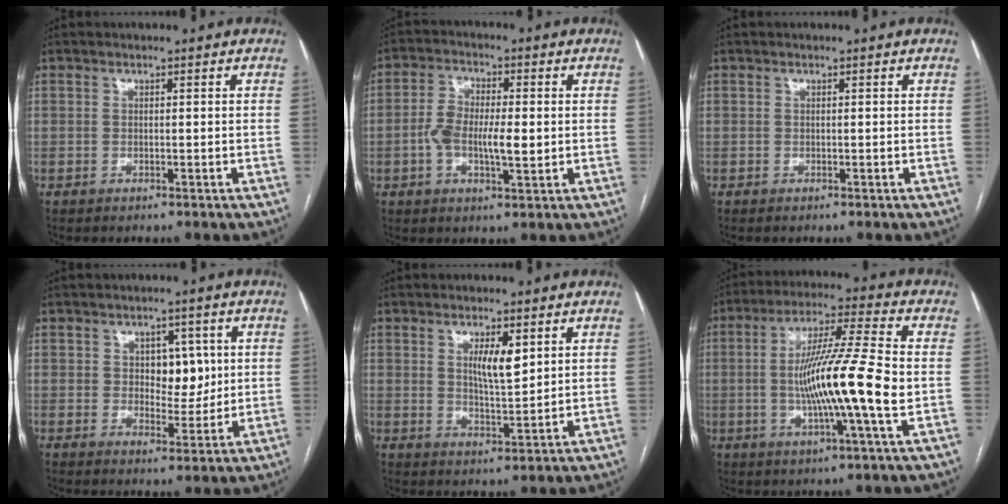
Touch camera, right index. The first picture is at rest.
{"total": 7.6, "force": [-0.8, 2.8, 7.1], "torque": [-0.136, 0.009, -0.016]}
{"total": 0.0}
{"total": 5.6, "force": [1.3, 3.6, 4.1], "torque": [-0.047, 0.006, 0.024]}
{"total": 5.3, "force": [2.0, 1.4, 4.7], "torque": [-0.081, -0.006, 0.038]}
{"total": 15.0, "force": [-1.5, -0.5, 15.0], "torque": [-0.268, -0.004, -0.036]}